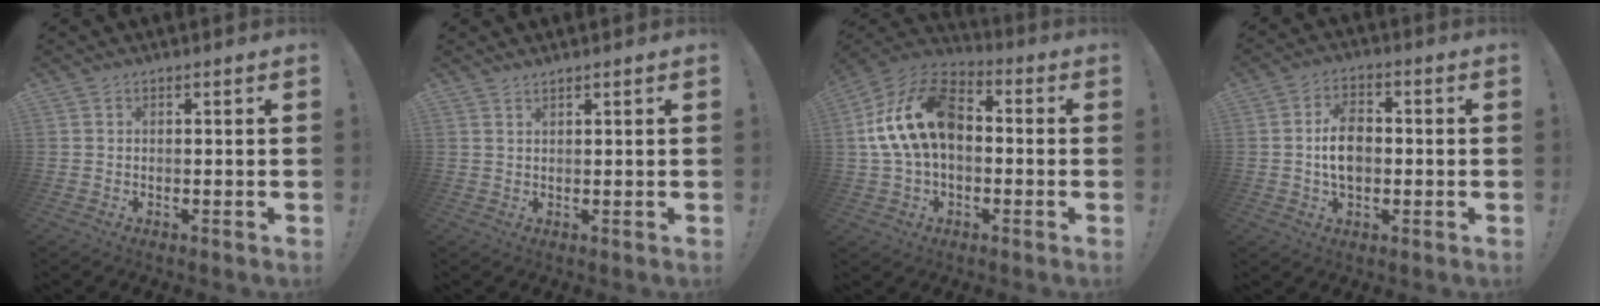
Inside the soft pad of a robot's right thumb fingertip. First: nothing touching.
{"total": 1.0, "force": [0.9, -0.1, 0.4], "torque": [-0.003, -0.002, 0.017]}
{"total": 19.0, "force": [2.4, 12.2, 14.3], "torque": [-0.258, 0.015, 0.051]}
{"total": 8.9, "force": [-0.4, 6.0, 6.6], "torque": [-0.107, 0.003, -0.011]}